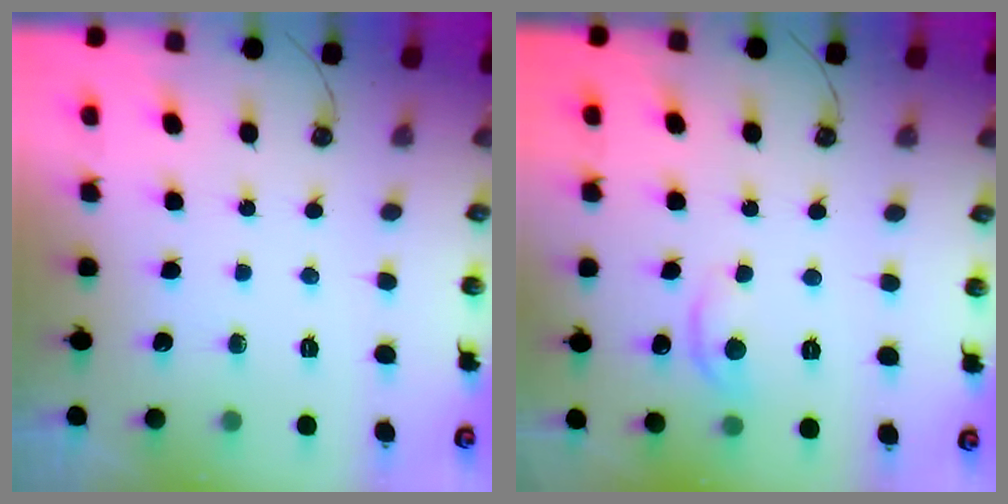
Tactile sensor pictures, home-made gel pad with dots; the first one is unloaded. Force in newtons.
{"total": 2.8, "press": 2.7, "slide": 0.5}